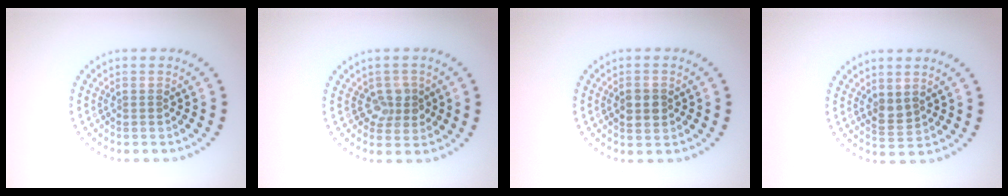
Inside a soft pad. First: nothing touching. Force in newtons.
{"total": 2.4, "press": 2.2, "slide": 0.9}
{"total": 2.7, "press": 2.7, "slide": 0.2}
{"total": 1.6, "press": 1.5, "slide": 0.5}